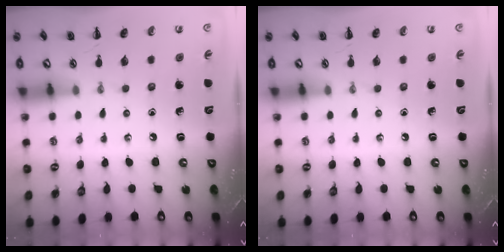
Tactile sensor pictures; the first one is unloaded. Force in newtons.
{"total": 0.0}